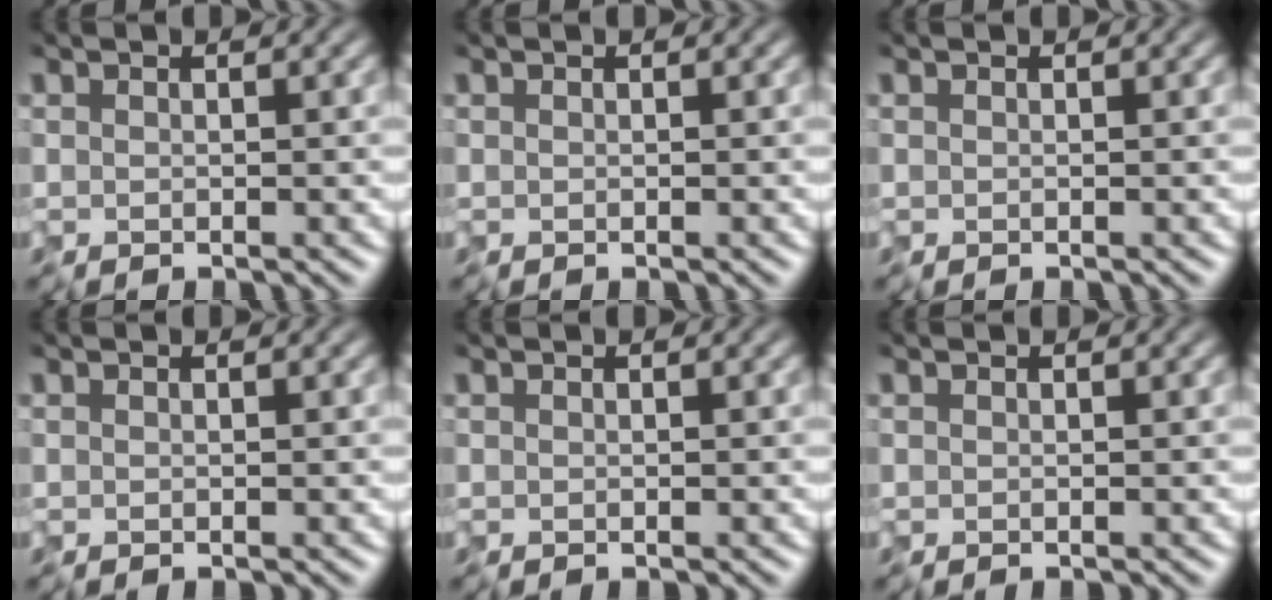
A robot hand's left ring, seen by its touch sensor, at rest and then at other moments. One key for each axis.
{"total": 0.0}
{"total": 0.0}
{"total": 0.0}
{"total": 0.0}
{"total": 0.0}